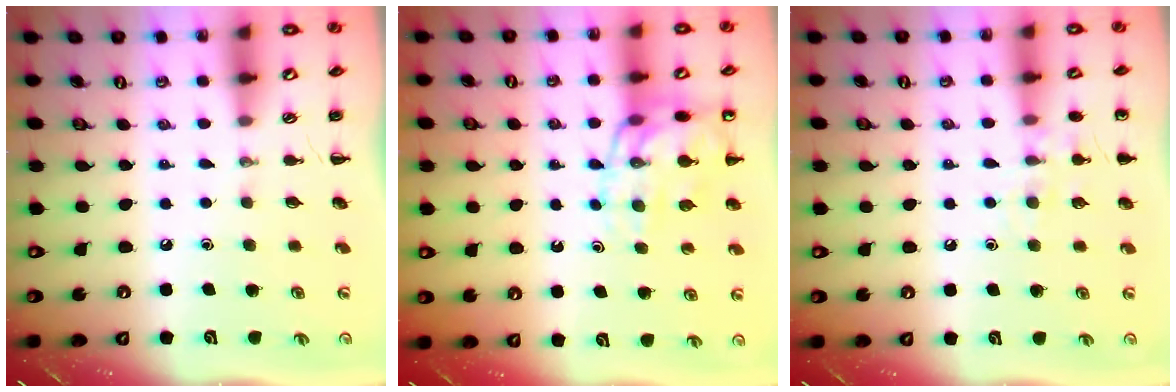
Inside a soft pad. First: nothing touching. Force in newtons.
{"total": 14.0, "press": 13.8, "slide": 2.4}
{"total": 8.4, "press": 8.2, "slide": 1.6}